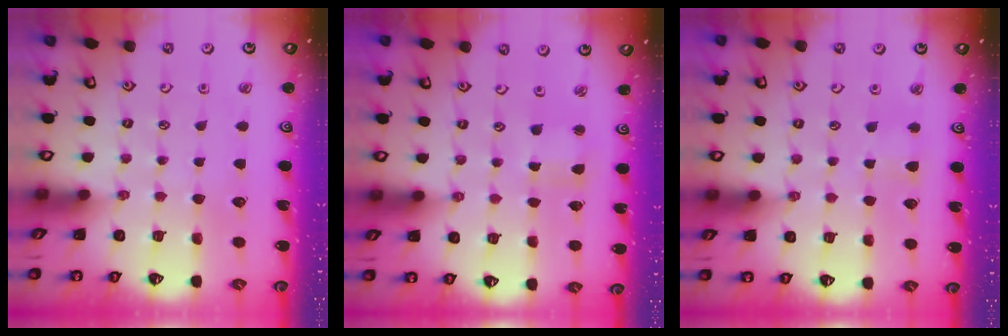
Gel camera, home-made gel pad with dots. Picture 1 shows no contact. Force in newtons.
{"total": 3.1, "press": 3.1, "slide": 0.3}
{"total": 2.8, "press": 2.7, "slide": 0.5}